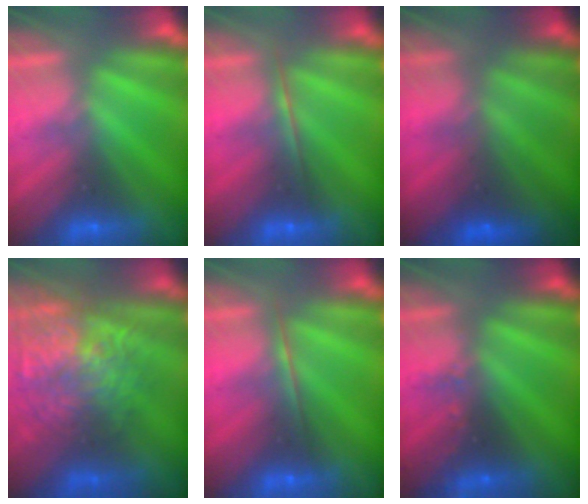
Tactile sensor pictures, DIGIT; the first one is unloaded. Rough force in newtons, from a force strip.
{"total": 1.6}
{"total": 7.3}
{"total": 10.5}
{"total": 1.6}
{"total": 2.4}